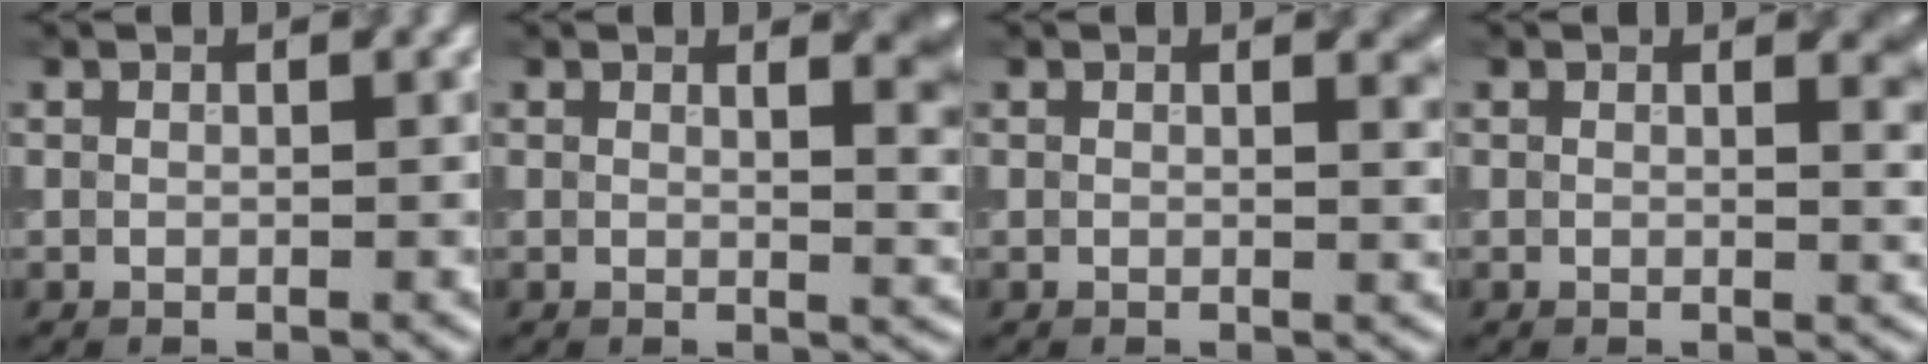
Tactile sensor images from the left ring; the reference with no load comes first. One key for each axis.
{"total": 4.1, "fx": 1.9, "fy": 1.4, "fz": 3.4, "tx": -0.024, "ty": 0.002, "tz": 0.024}
{"total": 1.3, "fx": 0.9, "fy": 0.4, "fz": 0.9, "tx": -0.005, "ty": -0.002, "tz": 0.012}
{"total": 2.1, "fx": 1.2, "fy": 0.7, "fz": 1.5, "tx": -0.010, "ty": -0.003, "tz": 0.017}